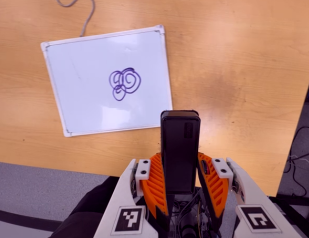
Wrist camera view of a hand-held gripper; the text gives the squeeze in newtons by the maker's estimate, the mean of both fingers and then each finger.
{"total": 4.3, "left": 2.8, "right": 5.8}